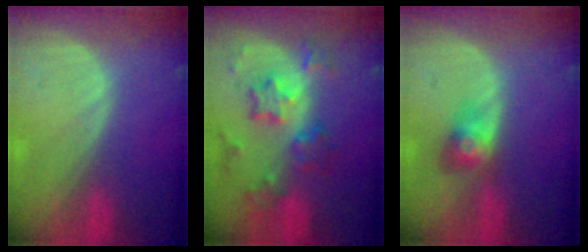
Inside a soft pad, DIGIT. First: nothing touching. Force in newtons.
{"total": 8.6, "press": 7.6, "slide": 4.1}
{"total": 3.5, "press": 3.5, "slide": 0.3}